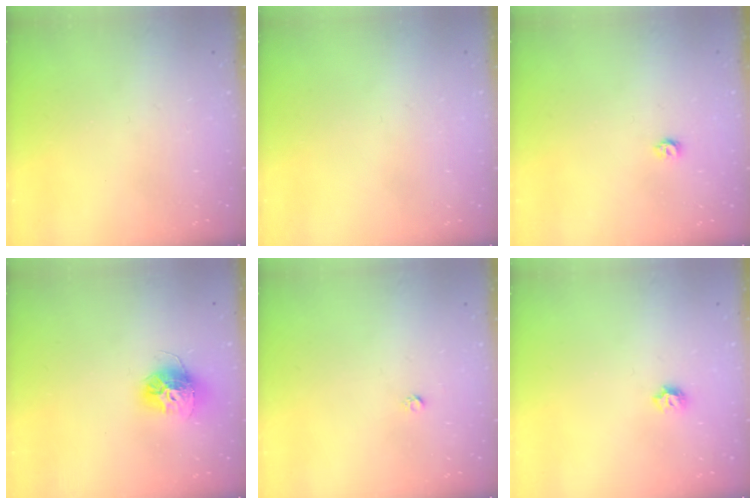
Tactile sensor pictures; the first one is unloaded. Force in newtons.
{"total": 0.9, "press": 0.9, "slide": 0.1}
{"total": 3.2, "press": 3.2, "slide": 0.3}
{"total": 12.1, "press": 12.0, "slide": 1.0}
{"total": 1.6, "press": 1.5, "slide": 0.1}
{"total": 5.5, "press": 5.4, "slide": 0.7}